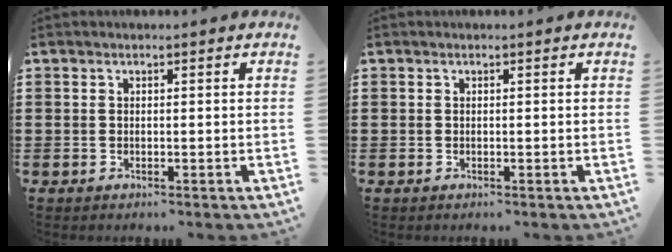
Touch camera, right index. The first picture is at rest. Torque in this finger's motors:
{"motor_torque": [0.04, 0.04, 0.00, -0.01]}